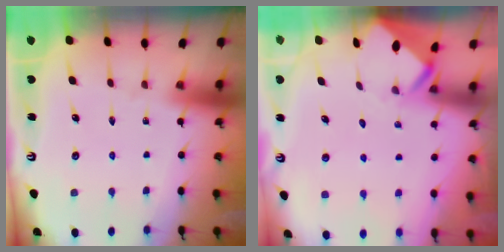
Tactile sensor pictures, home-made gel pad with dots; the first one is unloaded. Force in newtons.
{"total": 3.5, "press": 3.5, "slide": 0.3}